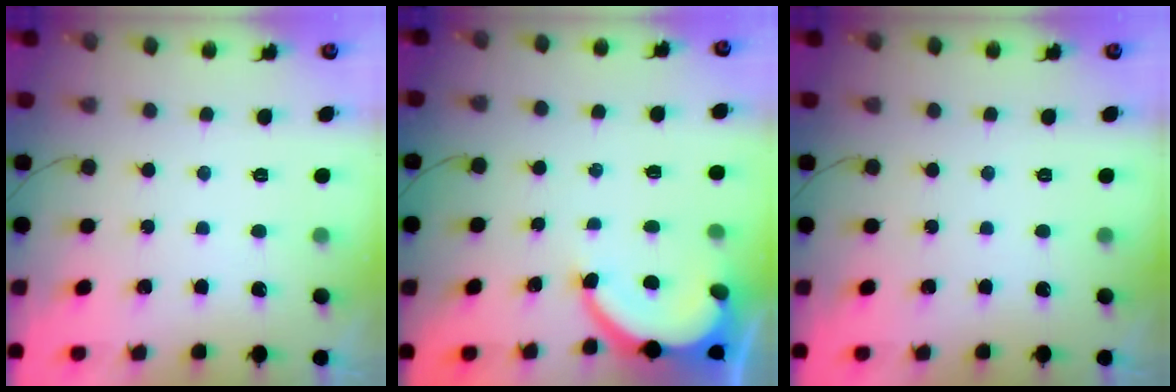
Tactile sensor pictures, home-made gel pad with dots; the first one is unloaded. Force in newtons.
{"total": 6.7, "press": 6.7, "slide": 0.6}
{"total": 0.0}